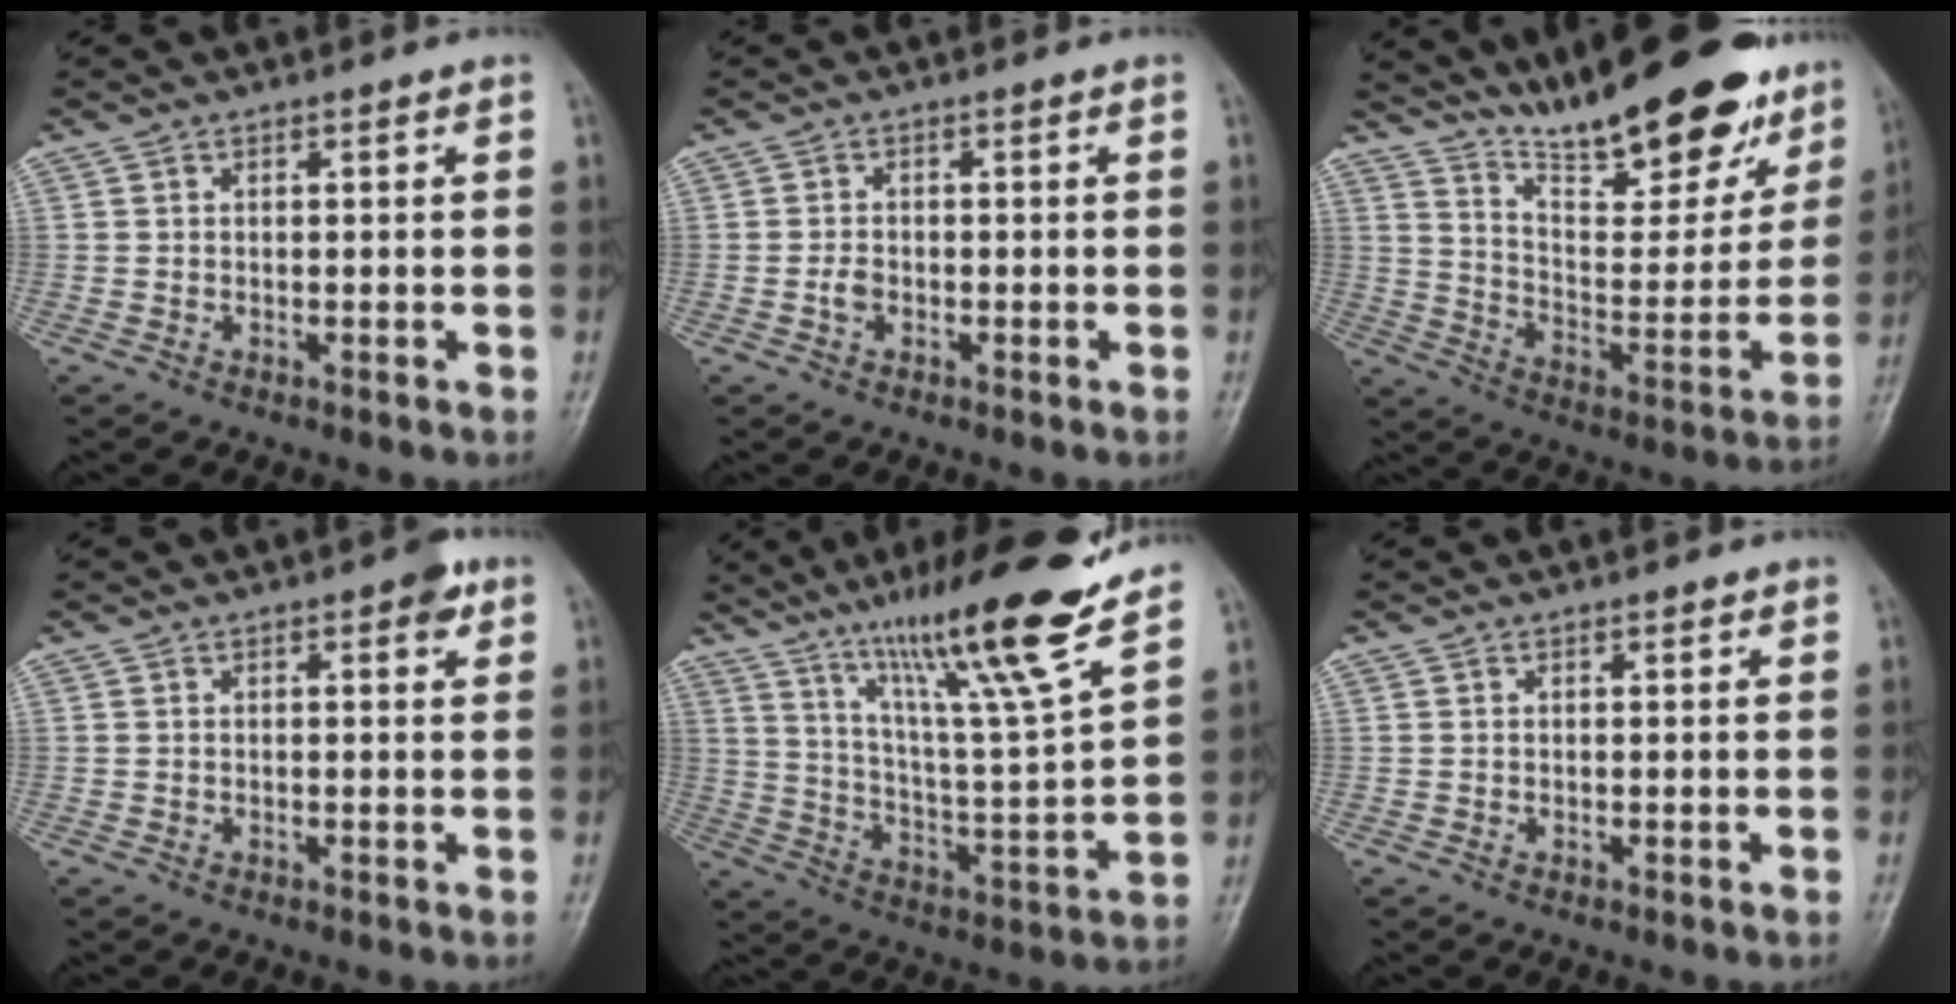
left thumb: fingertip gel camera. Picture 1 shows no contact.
{"total": 1.6, "force": [-0.6, 1.1, 1.0], "torque": [-0.016, 0.003, -0.014]}
{"total": 25.0, "force": [18.8, 7.3, 14.7], "torque": [-0.176, -0.093, 0.296]}
{"total": 2.9, "force": [1.5, 1.2, 2.2], "torque": [-0.019, -0.003, 0.015]}
{"total": 21.0, "force": [14.8, 0.7, 14.9], "torque": [-0.217, -0.074, 0.248]}
{"total": 0.9, "force": [0.7, 0.4, 0.4], "torque": [-0.005, -0.003, 0.008]}